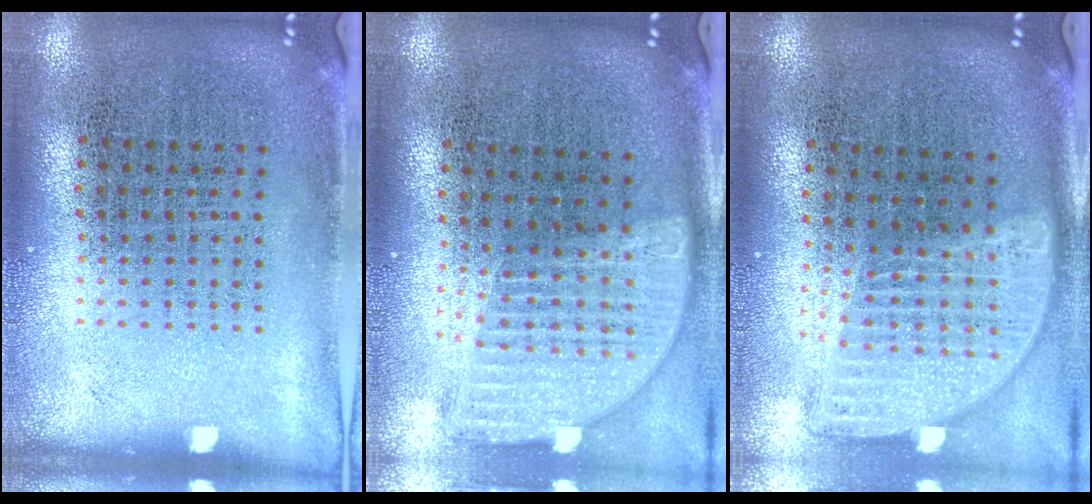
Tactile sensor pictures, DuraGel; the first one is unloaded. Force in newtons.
{"total": 1.9, "press": 1.6, "slide": 1.1}
{"total": 2.0, "press": 1.6, "slide": 1.1}